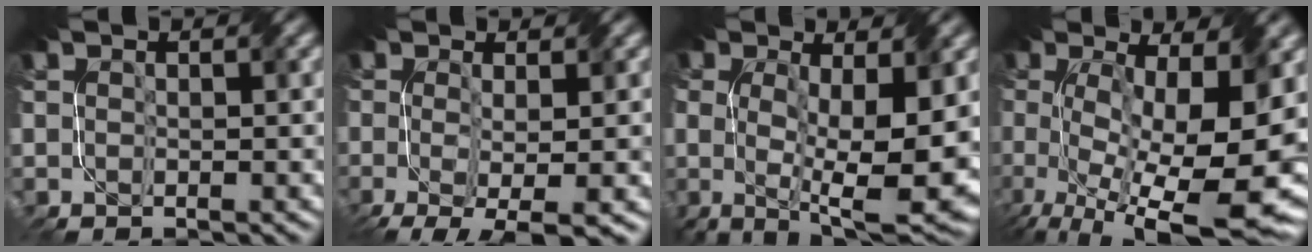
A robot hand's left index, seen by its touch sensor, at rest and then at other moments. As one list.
[{"total": 5.7, "force": [-2.3, 1.9, 4.8], "torque": [-0.085, -0.008, -0.031]}, {"total": 10.3, "force": [0.0, 4.9, 9.1], "torque": [-0.148, -0.021, 0.019]}, {"total": 14.6, "force": [-2.4, 5.6, 13.3], "torque": [-0.207, -0.027, -0.020]}]